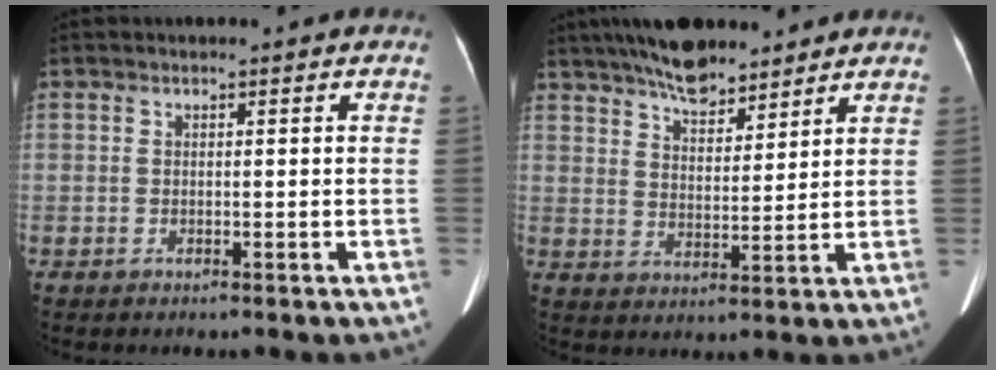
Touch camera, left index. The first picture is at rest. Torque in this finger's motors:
{"motor_torque": [1.03, -1.11, 0.15, 0.02]}